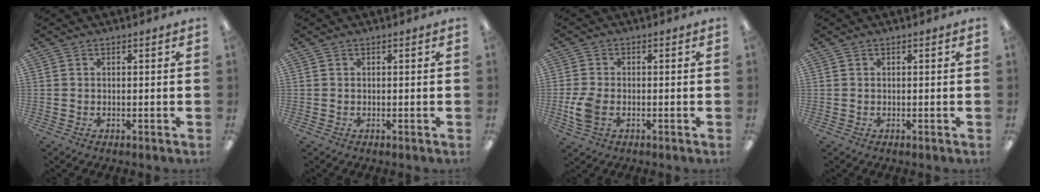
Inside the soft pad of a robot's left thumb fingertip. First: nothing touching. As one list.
[{"total": 0.0}, {"total": 6.2, "force": [-1.6, 3.8, 4.6], "torque": [-0.098, -0.004, -0.032]}, {"total": 0.0}]